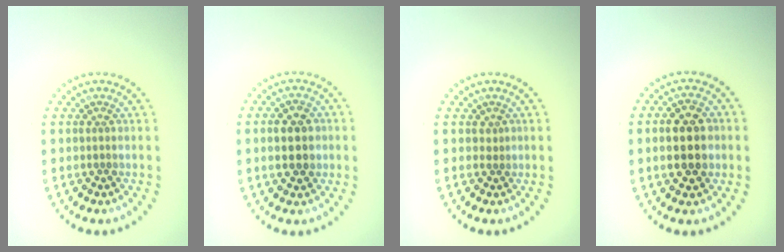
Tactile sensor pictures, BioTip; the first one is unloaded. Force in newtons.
{"total": 4.2, "press": 4.2, "slide": 0.1}
{"total": 0.5, "press": 0.3, "slide": 0.4}
{"total": 5.0, "press": 5.0, "slide": 0.3}